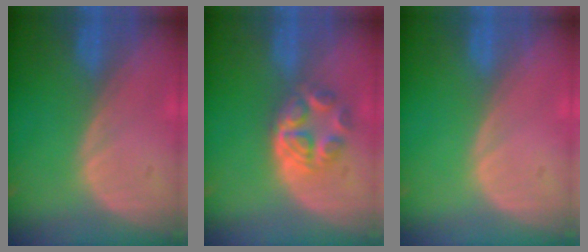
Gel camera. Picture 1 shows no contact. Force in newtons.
{"total": 6.3, "press": 5.3, "slide": 3.4}
{"total": 0.0}